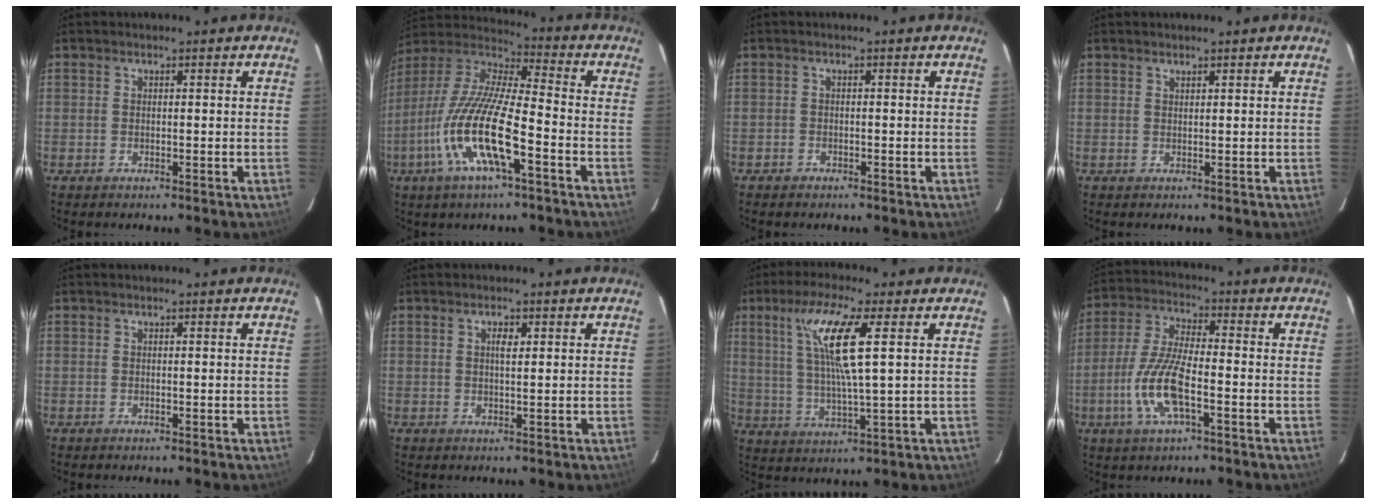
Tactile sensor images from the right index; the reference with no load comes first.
{"total": 17.4, "force": [-6.9, 3.6, 15.6], "torque": [-0.315, -0.019, -0.140]}
{"total": 1.2, "force": [-0.9, 0.8, 0.0], "torque": [0.000, 0.002, -0.013]}
{"total": 0.6, "force": [0.6, 0.1, 0.1], "torque": [0.000, -0.001, 0.012]}
{"total": 0.0}
{"total": 2.0, "force": [0.7, 0.7, 1.7], "torque": [-0.028, 0.002, 0.012]}
{"total": 11.7, "force": [4.0, 1.0, 11.0], "torque": [-0.206, 0.001, 0.079]}
{"total": 11.5, "force": [-4.0, 3.2, 10.2], "torque": [-0.221, -0.004, -0.079]}